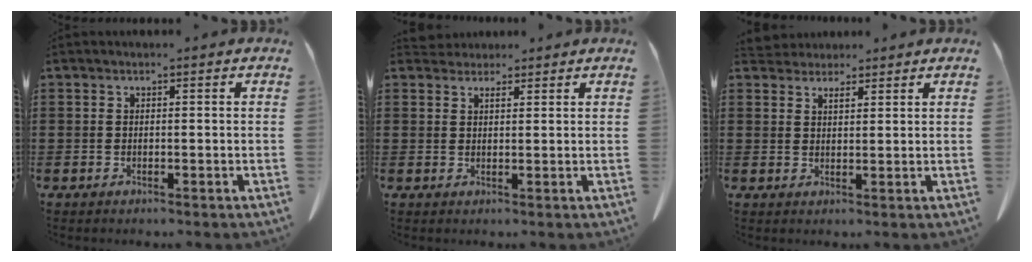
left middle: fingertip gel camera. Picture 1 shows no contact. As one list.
[{"total": 1.6, "force": [1.4, 0.7, 0.3], "torque": [-0.001, 0.001, 0.026]}, {"total": 2.3, "force": [2.1, 0.9, 0.3], "torque": [-0.005, 0.000, 0.037]}]